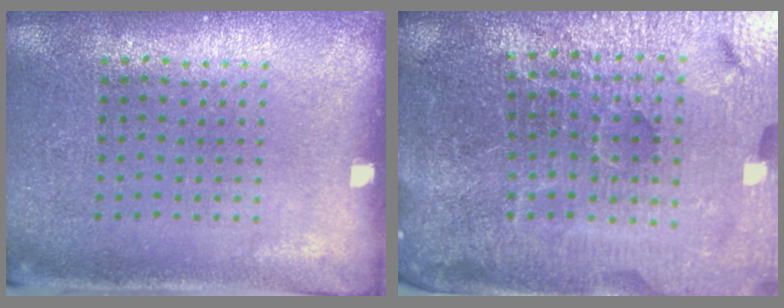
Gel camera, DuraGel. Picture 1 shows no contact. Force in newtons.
{"total": 5.5, "press": 5.1, "slide": 2.0}